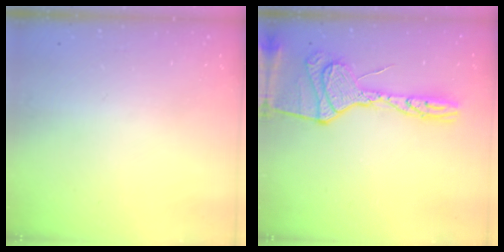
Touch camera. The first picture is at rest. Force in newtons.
{"total": 18.9, "press": 18.8, "slide": 1.9}